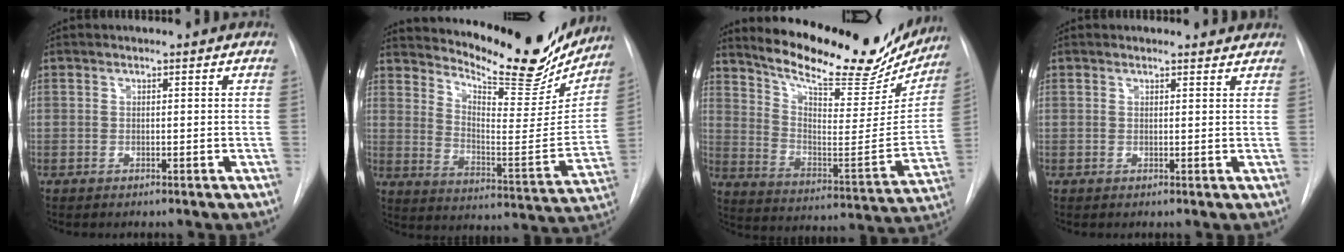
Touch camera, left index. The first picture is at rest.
{"total": 20.4, "force": [18.1, 4.9, 8.0], "torque": [-0.119, -0.063, 0.245]}
{"total": 23.4, "force": [20.0, 6.4, 10.3], "torque": [-0.158, -0.042, 0.277]}
{"total": 2.3, "force": [2.2, 0.6, 0.0], "torque": [-0.006, -0.004, 0.014]}